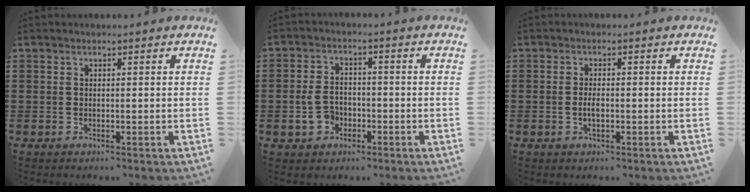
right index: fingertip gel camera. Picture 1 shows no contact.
{"total": 4.9, "force": [-1.3, 3.7, 3.0], "torque": [-0.073, 0.004, -0.028]}
{"total": 1.9, "force": [-0.4, 0.7, 1.7], "torque": [-0.031, 0.001, -0.008]}